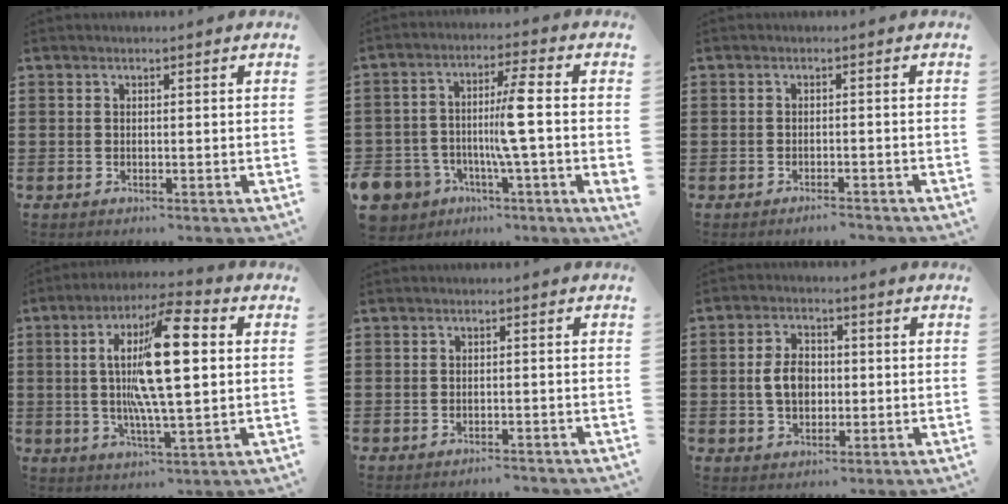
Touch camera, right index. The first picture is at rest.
{"total": 7.4, "force": [-2.7, 1.8, 6.7], "torque": [-0.147, -0.006, -0.058]}
{"total": 1.4, "force": [-1.3, 0.1, 0.3], "torque": [-0.011, 0.000, -0.026]}
{"total": 13.8, "force": [1.9, 3.3, 13.2], "torque": [-0.254, 0.000, 0.024]}
{"total": 1.3, "force": [-1.3, 0.2, 0.1], "torque": [-0.005, 0.003, -0.028]}
{"total": 5.4, "force": [-0.1, 3.7, 4.0], "torque": [-0.088, 0.004, -0.010]}